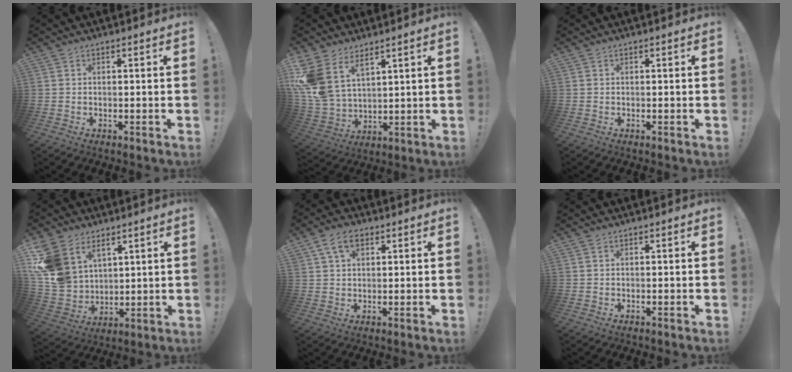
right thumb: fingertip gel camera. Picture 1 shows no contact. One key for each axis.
{"total": 11.7, "fx": 6.9, "fy": 7.2, "fz": 6.1, "tx": -0.146, "ty": -0.049, "tz": 0.136}
{"total": 0.0}
{"total": 13.2, "fx": 6.8, "fy": 9.7, "fz": 5.8, "tx": -0.139, "ty": -0.048, "tz": 0.136}
{"total": 6.8, "fx": 3.2, "fy": 4.3, "fz": 4.2, "tx": -0.076, "ty": 0.004, "tz": 0.063}
{"total": 0.0}